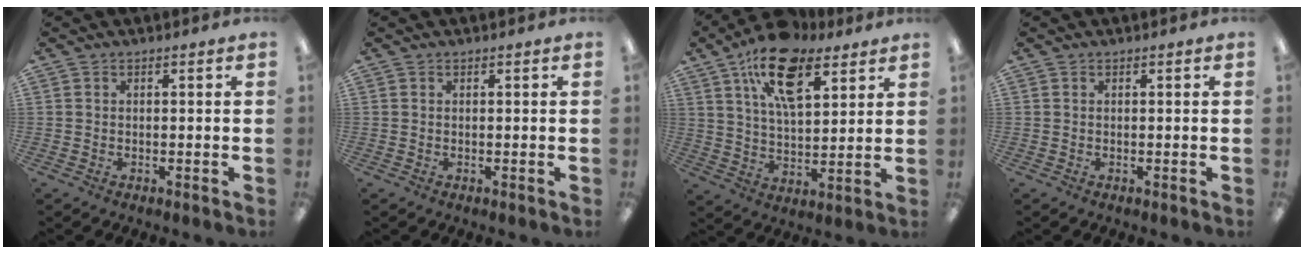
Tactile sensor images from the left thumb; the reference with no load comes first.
{"total": 0.0}
{"total": 17.4, "force": [10.0, 8.4, 11.4], "torque": [-0.187, -0.030, 0.174]}
{"total": 0.0}